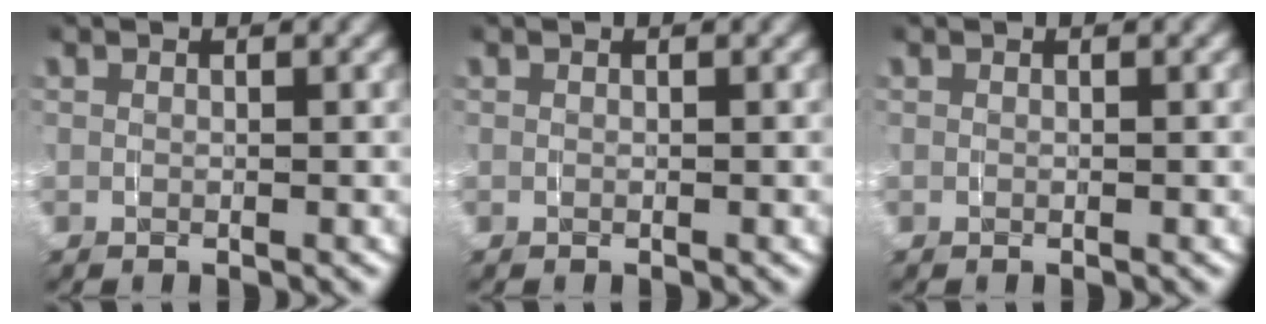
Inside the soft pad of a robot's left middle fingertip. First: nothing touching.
{"total": 0.0}
{"total": 0.0}